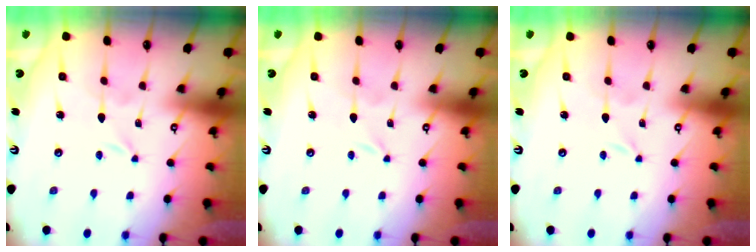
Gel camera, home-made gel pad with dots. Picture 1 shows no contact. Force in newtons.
{"total": 0.0}
{"total": 0.0}